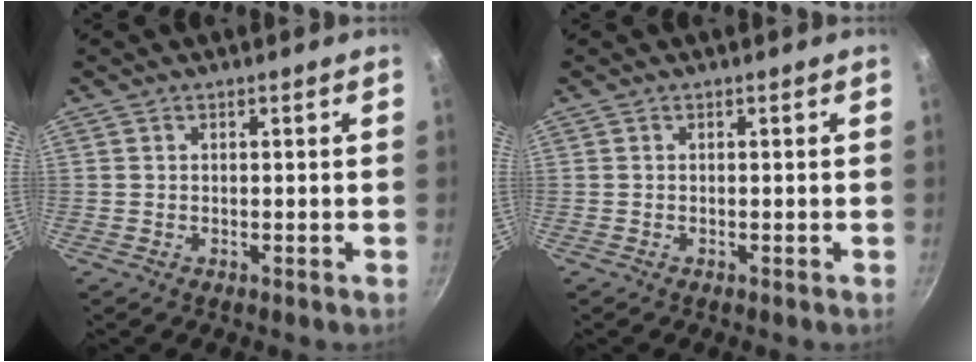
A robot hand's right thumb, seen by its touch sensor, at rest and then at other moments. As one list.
[{"total": 0.0}]